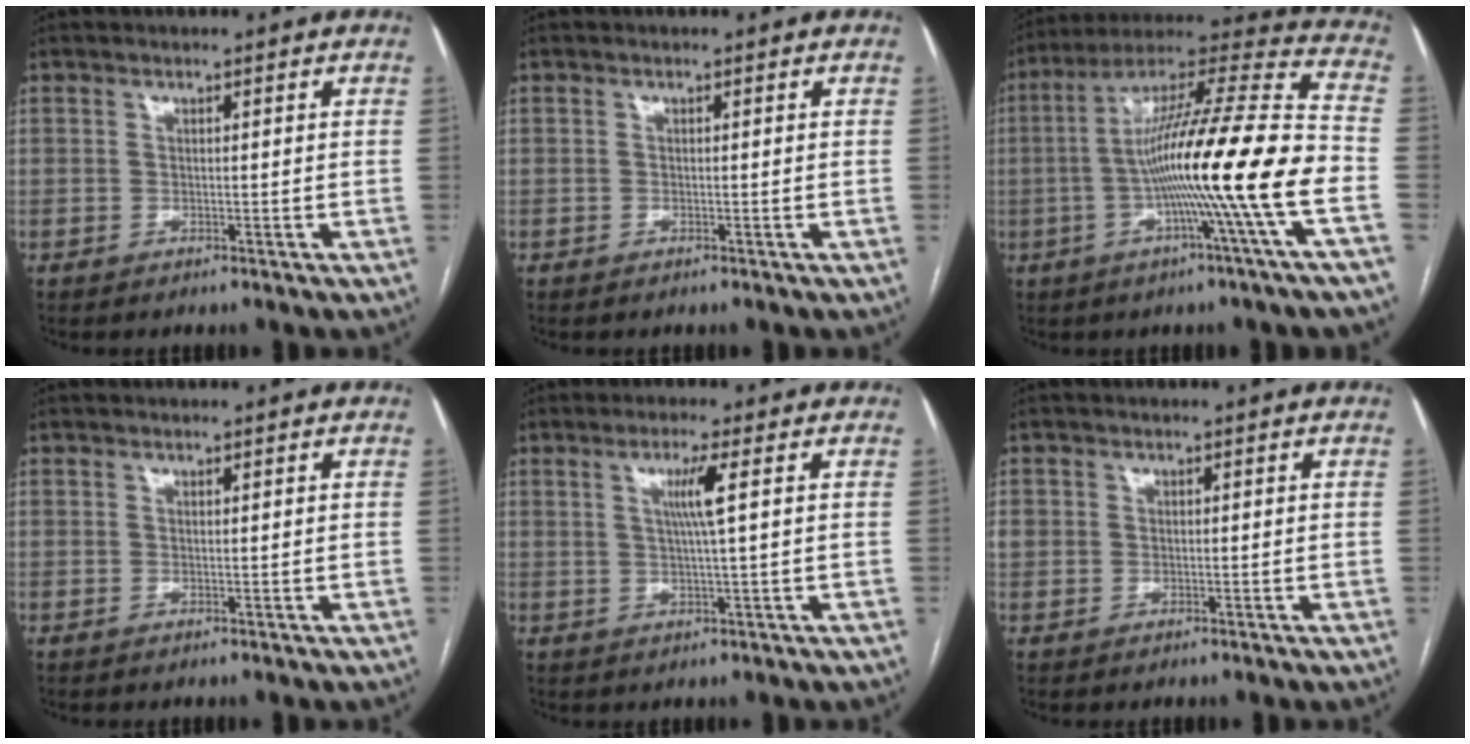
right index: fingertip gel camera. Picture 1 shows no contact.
{"total": 0.0}
{"total": 20.8, "force": [-4.7, -1.5, 20.2], "torque": [-0.334, 0.002, -0.096]}
{"total": 0.0}
{"total": 4.1, "force": [1.1, -0.7, 3.9], "torque": [-0.075, 0.000, 0.020]}
{"total": 2.4, "force": [0.2, 2.2, 0.8], "torque": [-0.027, 0.015, 0.012]}